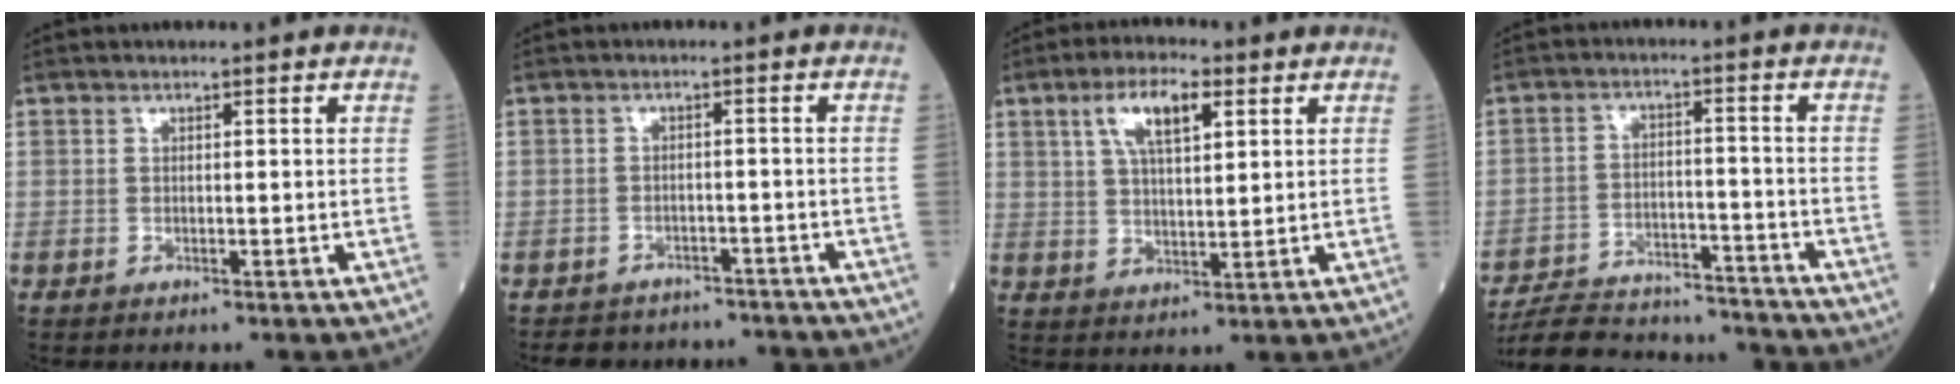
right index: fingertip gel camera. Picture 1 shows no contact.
{"total": 8.6, "force": [-7.7, 3.6, 0.7], "torque": [-0.004, 0.016, -0.093]}
{"total": 7.7, "force": [3.5, 2.3, 6.5], "torque": [-0.126, 0.012, 0.065]}
{"total": 17.5, "force": [-16.8, 3.0, 4.1], "torque": [-0.094, 0.004, -0.247]}